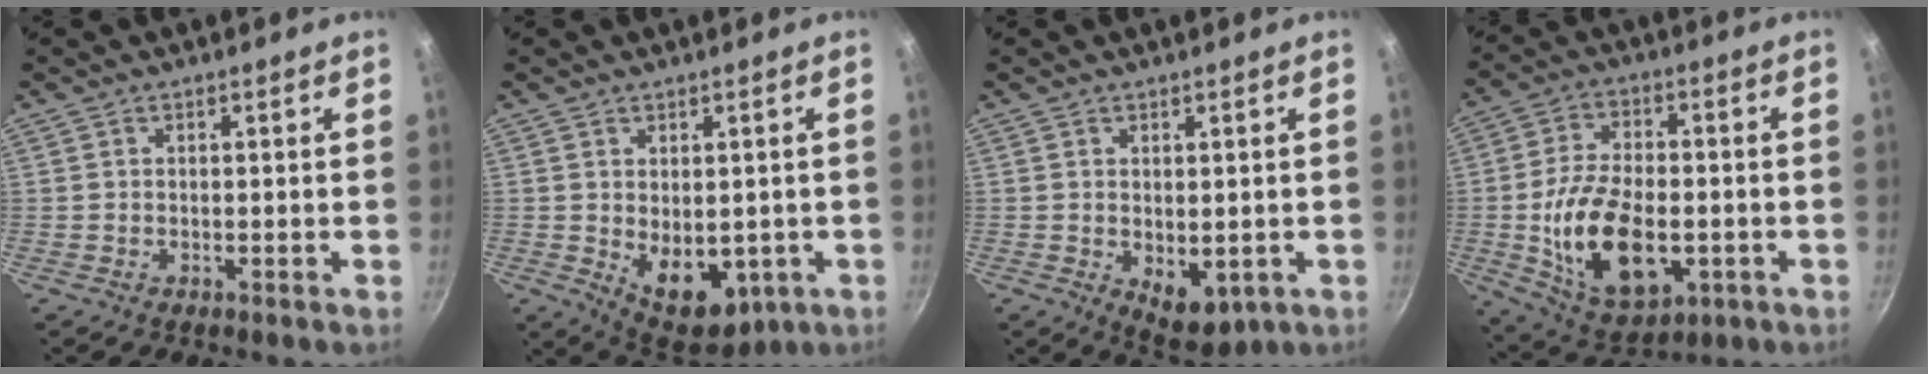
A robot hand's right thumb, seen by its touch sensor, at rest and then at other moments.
{"total": 10.6, "force": [-1.6, 6.8, 8.0], "torque": [-0.089, -0.017, 0.000]}
{"total": 6.6, "force": [-0.9, 4.0, 5.2], "torque": [-0.060, -0.015, 0.002]}
{"total": 18.2, "force": [-3.4, 10.5, 14.5], "torque": [-0.250, 0.009, -0.044]}